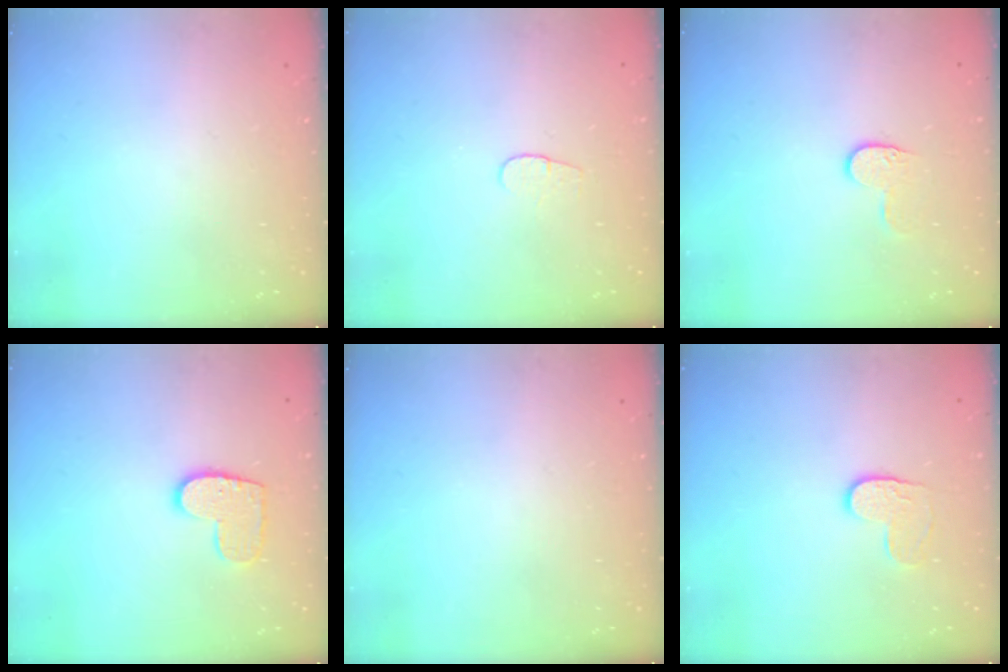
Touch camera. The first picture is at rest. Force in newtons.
{"total": 3.6, "press": 3.6, "slide": 0.4}
{"total": 5.8, "press": 5.8, "slide": 0.6}
{"total": 9.7, "press": 9.7, "slide": 0.3}
{"total": 0.0}
{"total": 5.2, "press": 5.2, "slide": 0.2}